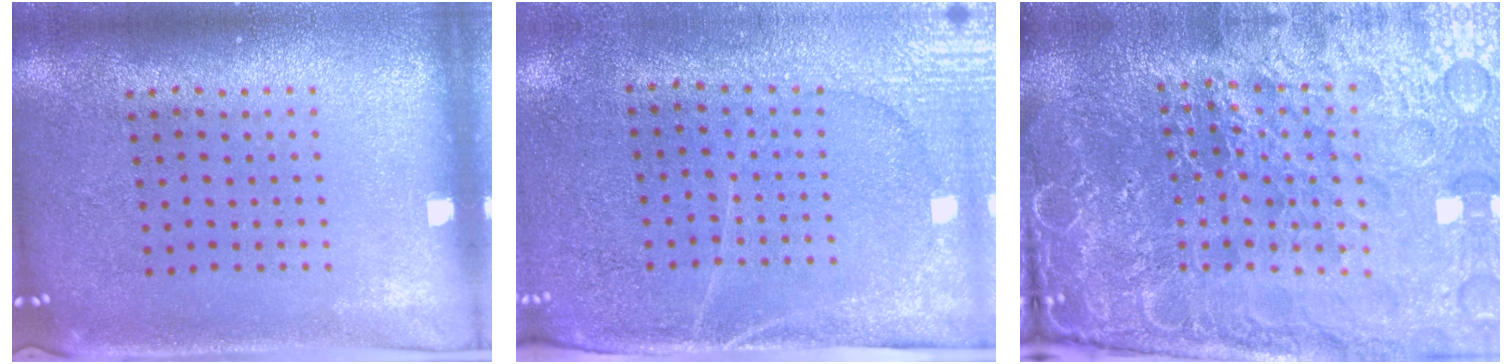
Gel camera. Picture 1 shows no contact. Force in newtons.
{"total": 3.1, "press": 2.7, "slide": 1.5}
{"total": 6.7, "press": 5.9, "slide": 3.1}